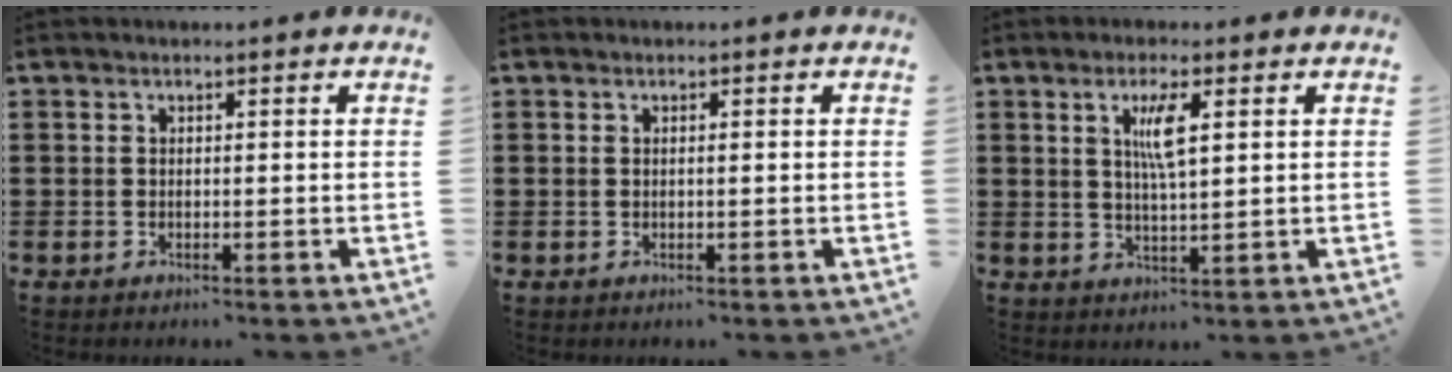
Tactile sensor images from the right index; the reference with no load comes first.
{"total": 0.6, "force": [0.0, 0.1, 0.6], "torque": [-0.011, -0.002, 0.001]}
{"total": 4.4, "force": [1.5, 0.9, 4.1], "torque": [-0.085, 0.006, 0.022]}